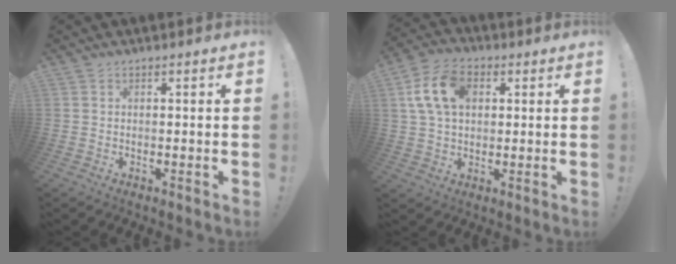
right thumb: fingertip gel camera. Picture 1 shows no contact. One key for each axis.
{"total": 13.4, "fx": 3.7, "fy": 9.1, "fz": 9.1, "tx": -0.162, "ty": 0.008, "tz": 0.074}